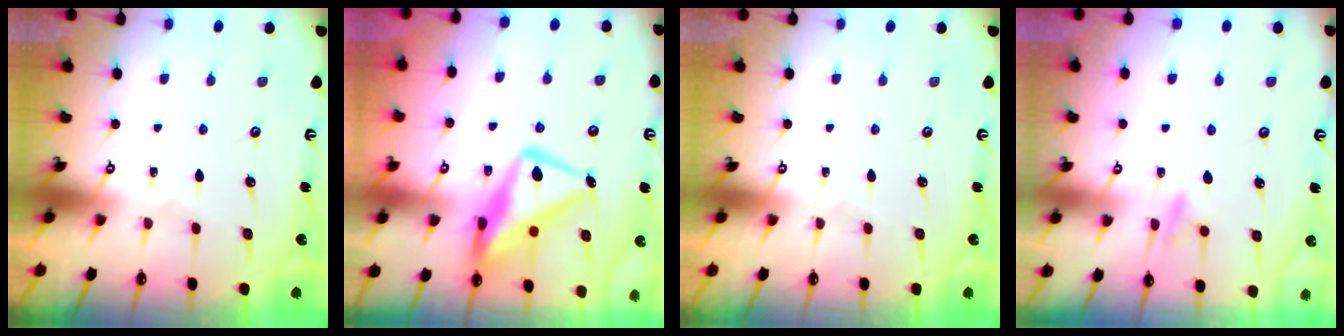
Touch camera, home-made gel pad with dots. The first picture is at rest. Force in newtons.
{"total": 16.6, "press": 16.5, "slide": 1.6}
{"total": 0.0}
{"total": 7.3, "press": 7.2, "slide": 0.7}